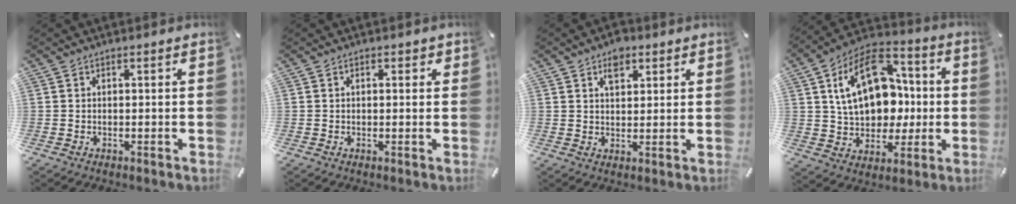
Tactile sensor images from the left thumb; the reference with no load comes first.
{"total": 1.2, "force": [0.2, 0.8, 0.8], "torque": [-0.009, 0.002, 0.001]}
{"total": 5.0, "force": [2.6, 3.2, 2.7], "torque": [-0.029, -0.005, 0.042]}
{"total": 19.9, "force": [2.8, 14.8, 13.1], "torque": [-0.234, 0.004, 0.056]}